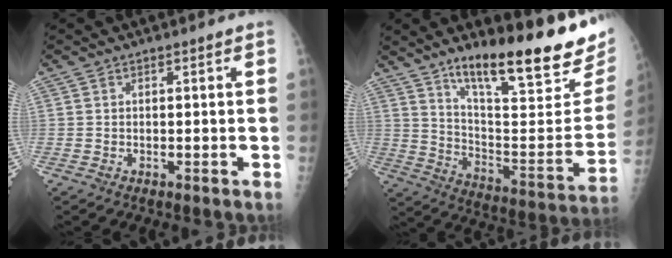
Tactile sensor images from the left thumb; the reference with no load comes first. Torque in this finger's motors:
{"motor_torque": [0.38, 0.21, 1.42, -1.36, 0.15]}